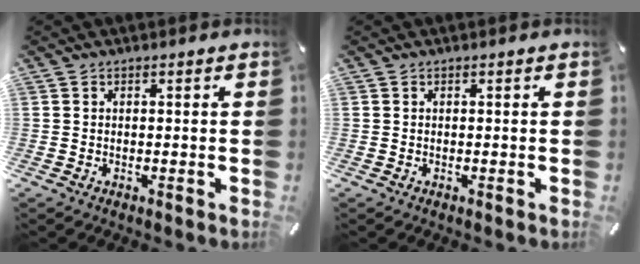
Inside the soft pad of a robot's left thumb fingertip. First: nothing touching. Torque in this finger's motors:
{"motor_torque": [-0.01, 0.00, -0.02, 0.02, 0.00]}